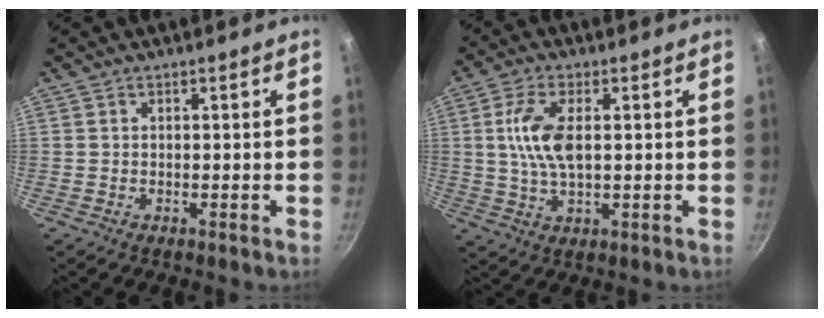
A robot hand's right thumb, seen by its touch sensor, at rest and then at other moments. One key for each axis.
{"total": 8.7, "fx": 1.3, "fy": 4.0, "fz": 7.6, "tx": -0.150, "ty": 0.002, "tz": 0.024}